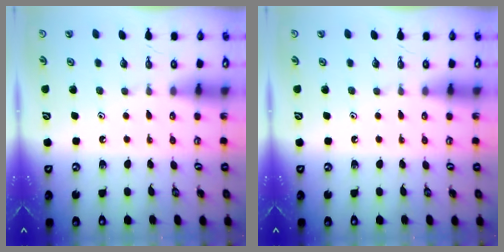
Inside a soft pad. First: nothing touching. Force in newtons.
{"total": 0.0}